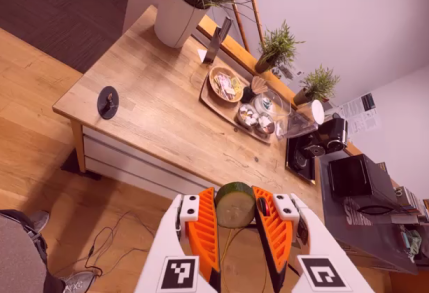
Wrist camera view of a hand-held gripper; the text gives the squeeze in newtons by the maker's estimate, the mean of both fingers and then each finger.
{"total": 9.4, "left": 9.8, "right": 8.9}